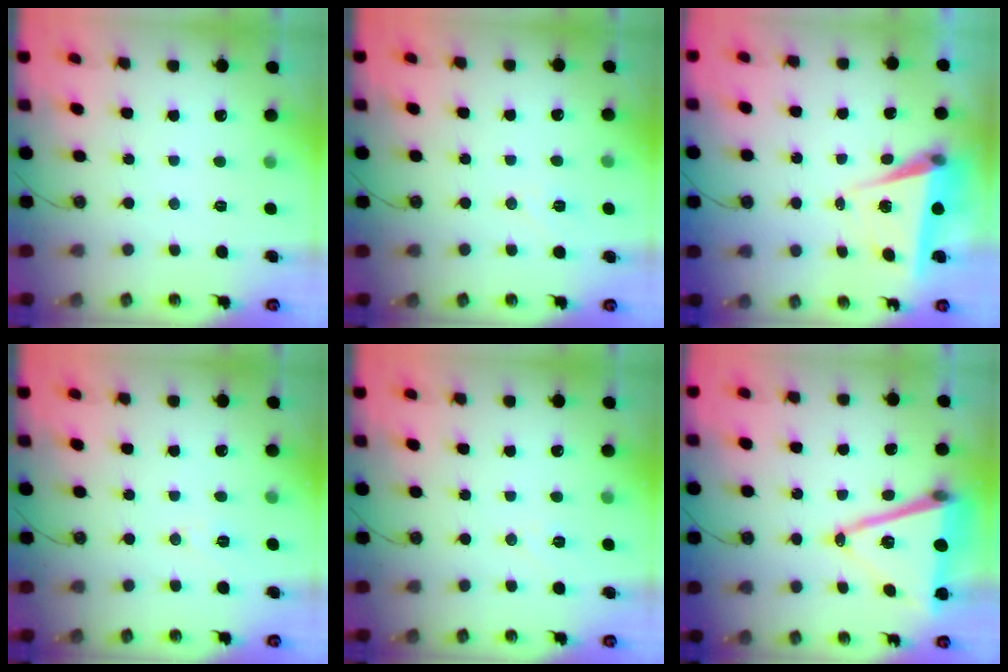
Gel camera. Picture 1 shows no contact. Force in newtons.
{"total": 6.5, "press": 4.8, "slide": 4.4}
{"total": 5.9, "press": 4.2, "slide": 4.1}
{"total": 7.4, "press": 6.0, "slide": 4.5}
{"total": 7.6, "press": 6.2, "slide": 4.4}
{"total": 15.8, "press": 15.3, "slide": 3.9}